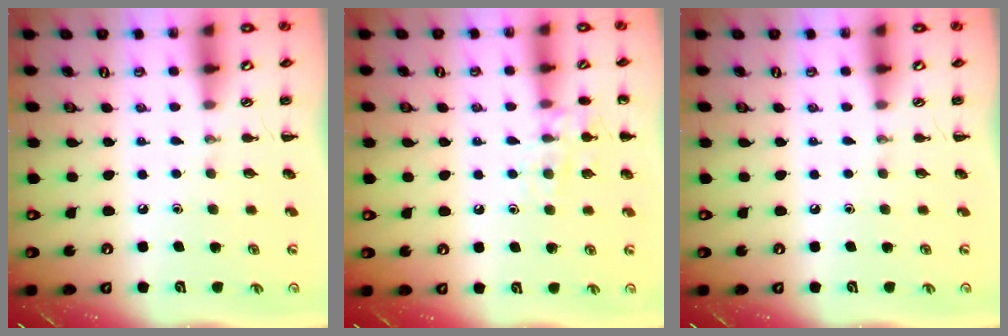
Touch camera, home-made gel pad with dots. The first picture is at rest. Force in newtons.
{"total": 9.1, "press": 9.1, "slide": 1.2}
{"total": 0.0}